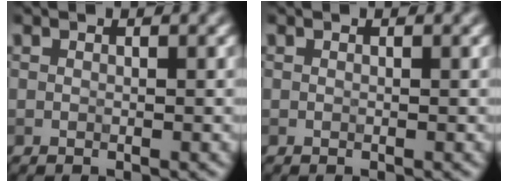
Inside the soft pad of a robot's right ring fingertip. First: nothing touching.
{"total": 0.0}